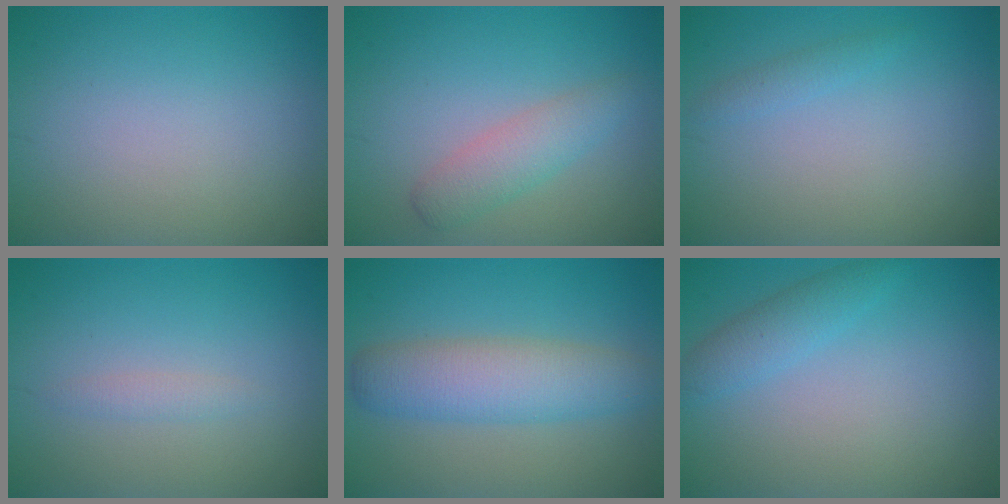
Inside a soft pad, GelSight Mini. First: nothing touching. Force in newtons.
{"total": 2.8, "press": 2.8, "slide": 0.1}
{"total": 1.0, "press": 1.0, "slide": 0.1}
{"total": 1.0, "press": 1.0, "slide": 0.1}
{"total": 5.5, "press": 5.5, "slide": 0.2}
{"total": 2.3, "press": 2.3, "slide": 0.1}